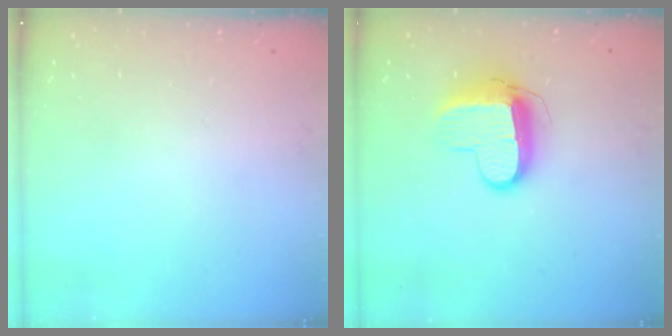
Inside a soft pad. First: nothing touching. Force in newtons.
{"total": 10.8, "press": 10.8, "slide": 0.9}